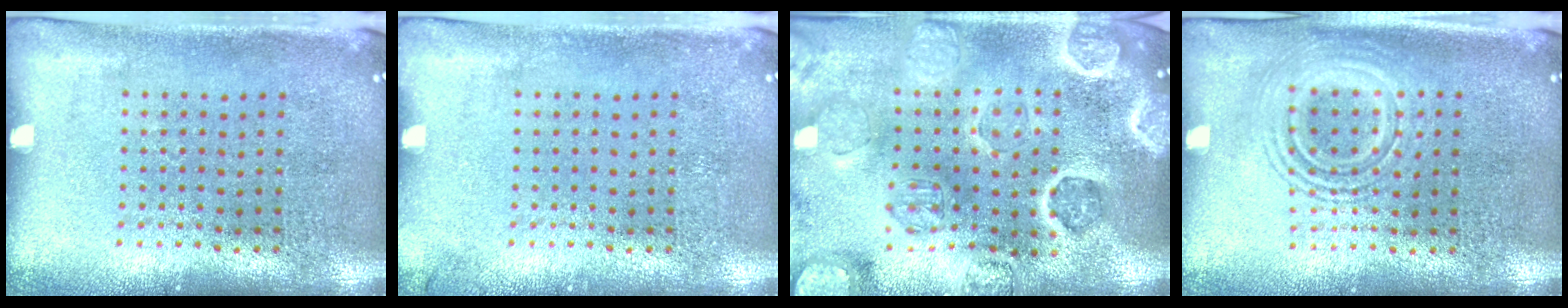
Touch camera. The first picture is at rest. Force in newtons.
{"total": 0.6, "press": 0.6, "slide": 0.1}
{"total": 3.1, "press": 3.1, "slide": 0.5}
{"total": 2.5, "press": 2.4, "slide": 0.4}